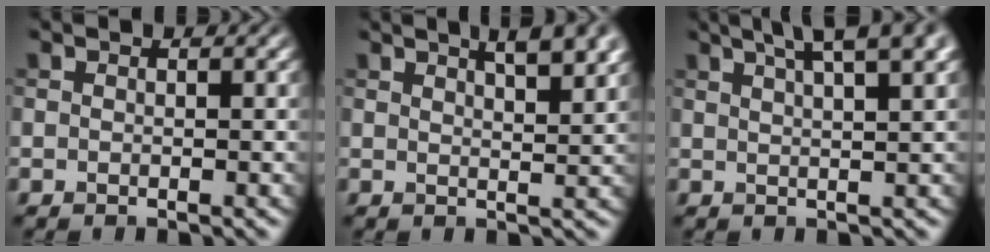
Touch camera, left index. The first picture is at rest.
{"total": 5.7, "force": [3.5, 2.1, 4.1], "torque": [-0.023, 0.023, 0.027]}
{"total": 8.2, "force": [5.2, 2.6, 5.7], "torque": [-0.056, 0.040, 0.043]}